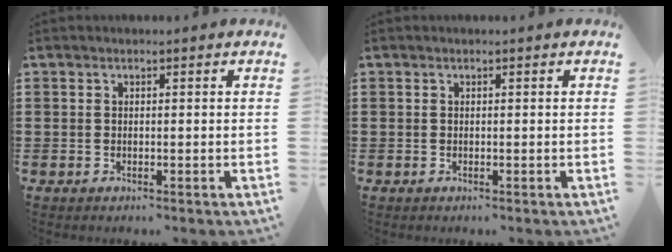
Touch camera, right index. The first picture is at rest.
{"total": 0.0}